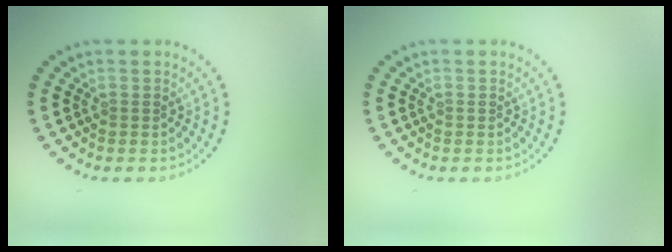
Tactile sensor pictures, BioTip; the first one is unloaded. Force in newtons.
{"total": 0.0}